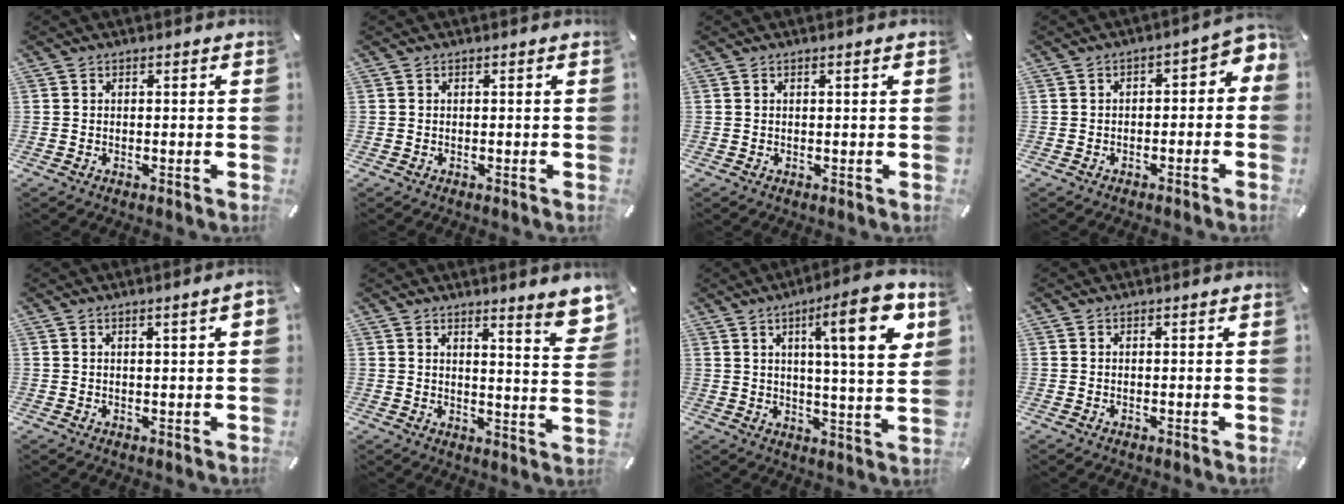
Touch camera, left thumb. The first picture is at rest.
{"total": 0.0}
{"total": 0.8, "force": [0.3, 0.0, 0.8], "torque": [-0.015, 0.000, 0.004]}
{"total": 3.9, "force": [-0.9, 2.4, 3.0], "torque": [-0.043, 0.000, -0.026]}
{"total": 2.6, "force": [0.7, 0.3, 2.5], "torque": [-0.045, 0.001, 0.012]}
{"total": 6.8, "force": [5.1, 0.4, 4.4], "torque": [-0.066, -0.041, 0.083]}
{"total": 17.5, "force": [6.7, 3.6, 15.8], "torque": [-0.223, -0.027, 0.088]}
{"total": 0.0}